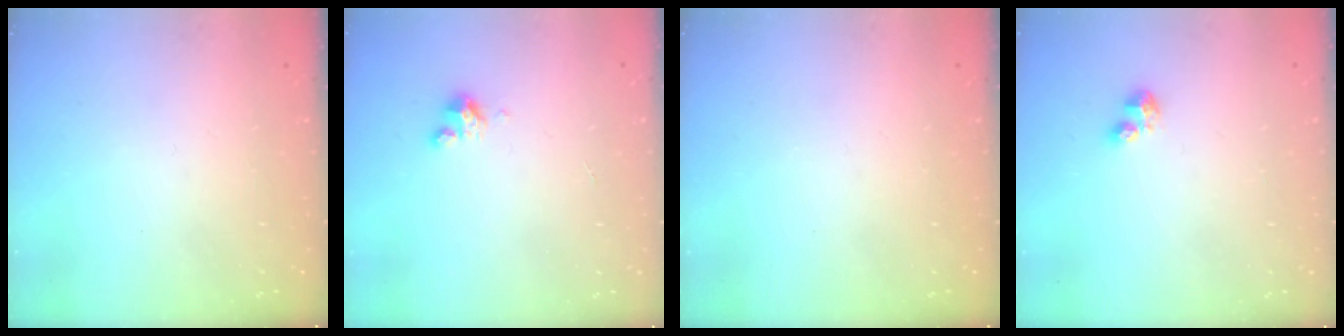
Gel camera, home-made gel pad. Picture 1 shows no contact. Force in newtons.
{"total": 2.8, "press": 2.8, "slide": 0.2}
{"total": 0.0}
{"total": 3.1, "press": 3.0, "slide": 0.5}